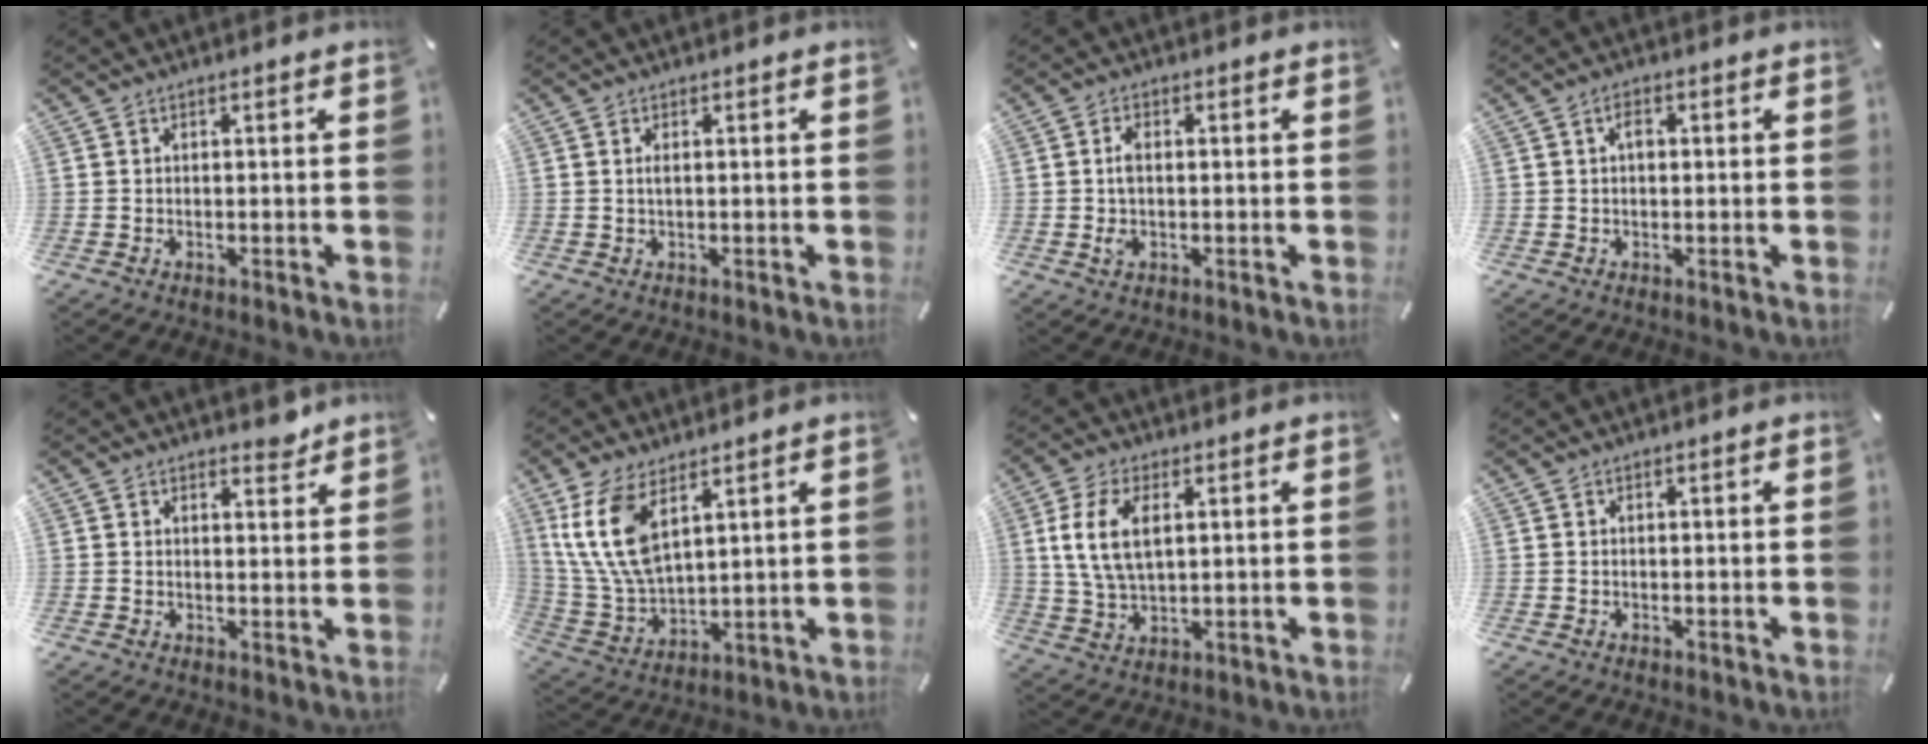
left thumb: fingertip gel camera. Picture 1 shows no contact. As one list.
[{"total": 1.1, "force": [0.3, 0.2, 1.0], "torque": [-0.020, 0.000, 0.004]}, {"total": 3.7, "force": [0.1, 2.1, 3.0], "torque": [-0.059, -0.001, -0.003]}, {"total": 2.2, "force": [0.4, 1.4, 1.7], "torque": [-0.027, 0.004, 0.004]}, {"total": 3.0, "force": [2.5, 1.6, 0.3], "torque": [0.014, -0.016, 0.044]}, {"total": 12.6, "force": [6.8, 6.1, 8.8], "torque": [-0.219, -0.033, 0.122]}, {"total": 9.6, "force": [2.8, 5.4, 7.5], "torque": [-0.177, -0.001, 0.047]}, {"total": 0.0}]